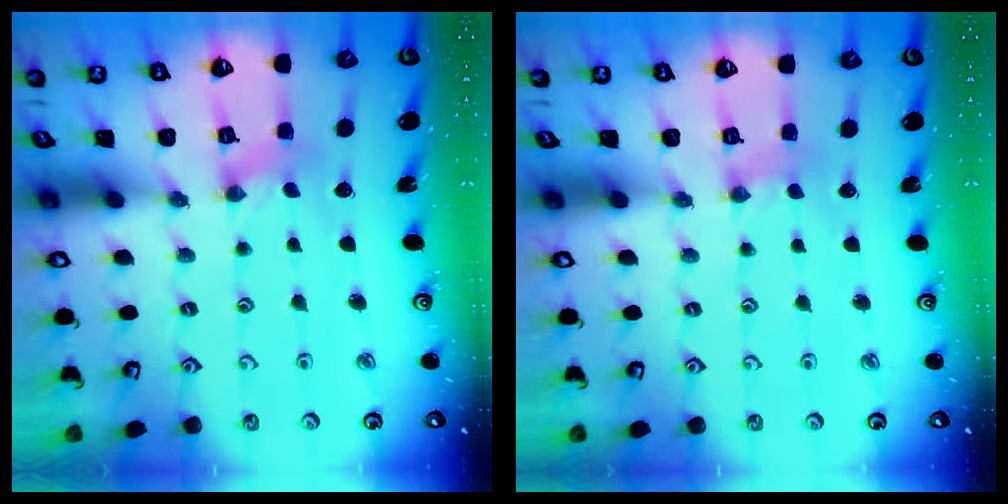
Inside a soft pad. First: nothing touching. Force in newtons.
{"total": 2.4, "press": 2.3, "slide": 0.5}